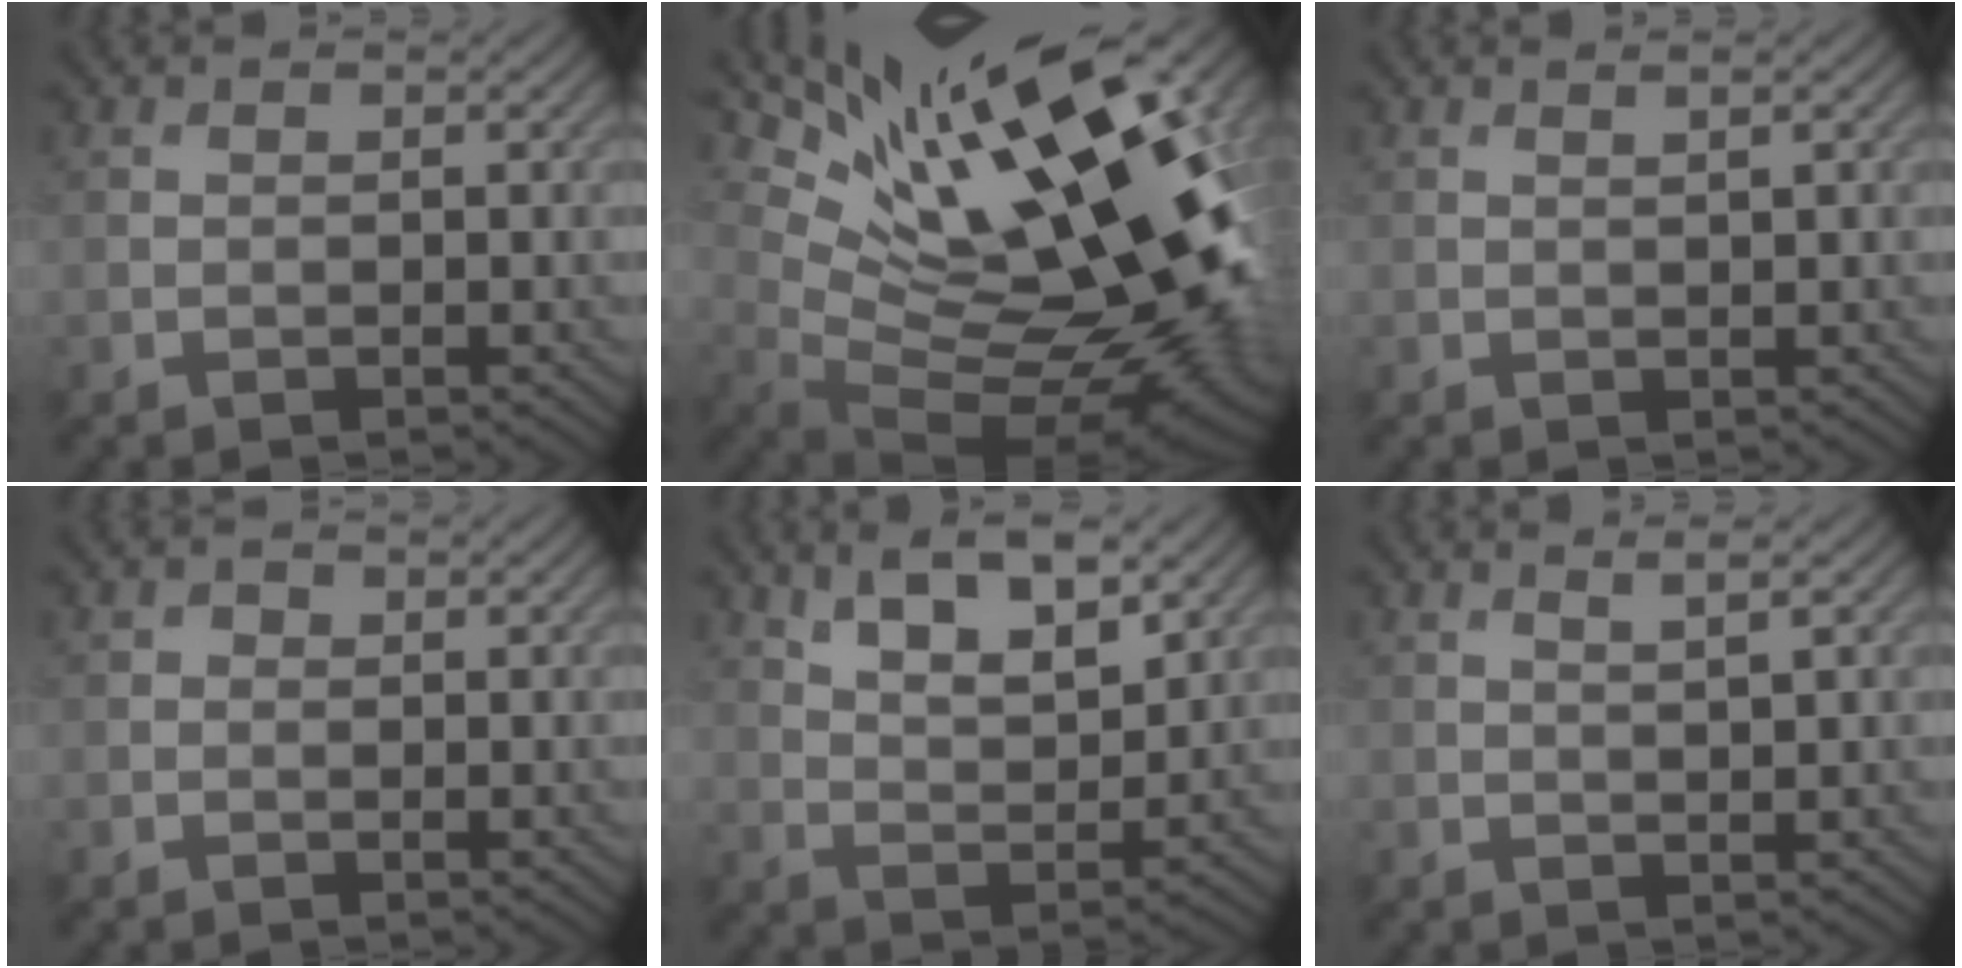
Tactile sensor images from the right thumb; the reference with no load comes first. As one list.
[{"total": 20.9, "force": [7.1, 8.8, 17.6], "torque": [-0.270, 0.012, 0.134]}, {"total": 0.9, "force": [0.5, 0.0, 0.7], "torque": [-0.015, 0.004, 0.008]}, {"total": 0.7, "force": [-0.1, 0.6, 0.2], "torque": [0.000, -0.004, -0.005]}, {"total": 9.3, "force": [5.6, 3.6, 6.5], "torque": [-0.113, -0.005, 0.106]}, {"total": 1.8, "force": [1.0, 0.1, 1.5], "torque": [-0.026, 0.002, 0.017]}]